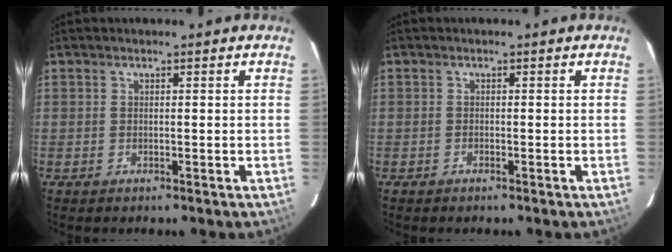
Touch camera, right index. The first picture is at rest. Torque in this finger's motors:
{"motor_torque": [0.15, -0.09, 0.01, 0.00]}